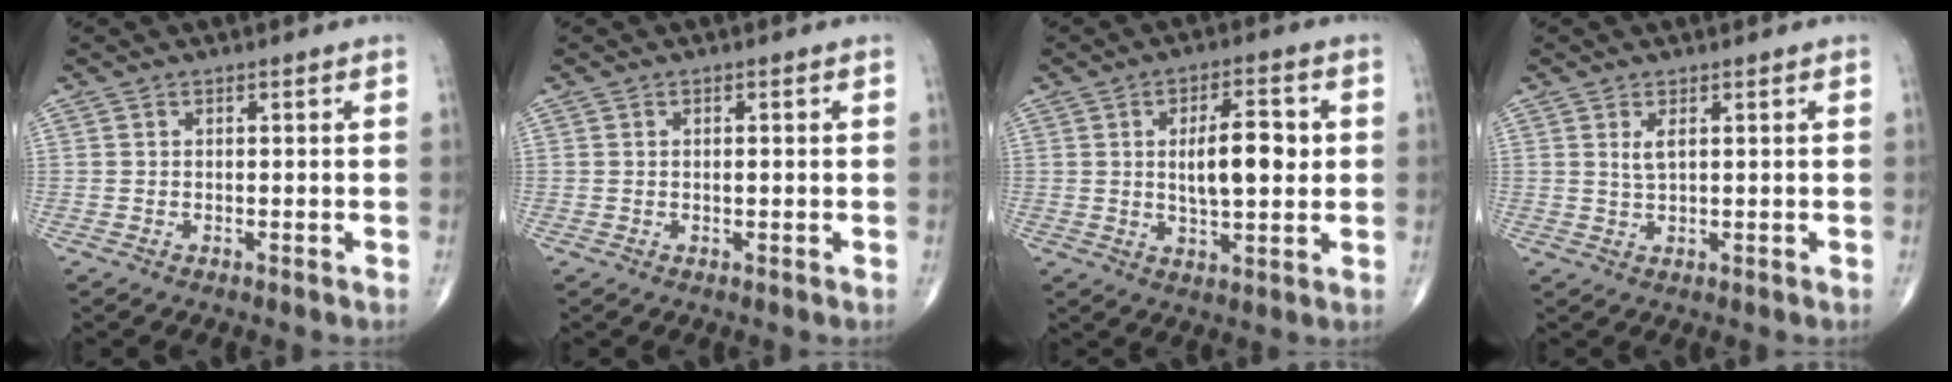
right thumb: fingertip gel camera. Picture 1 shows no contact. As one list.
[{"total": 0.9, "force": [0.1, 0.3, 0.8], "torque": [-0.014, 0.001, 0.001]}, {"total": 10.2, "force": [1.3, 4.0, 9.3], "torque": [-0.138, -0.001, 0.023]}, {"total": 1.9, "force": [0.8, 0.5, 1.7], "torque": [-0.038, -0.005, 0.019]}]